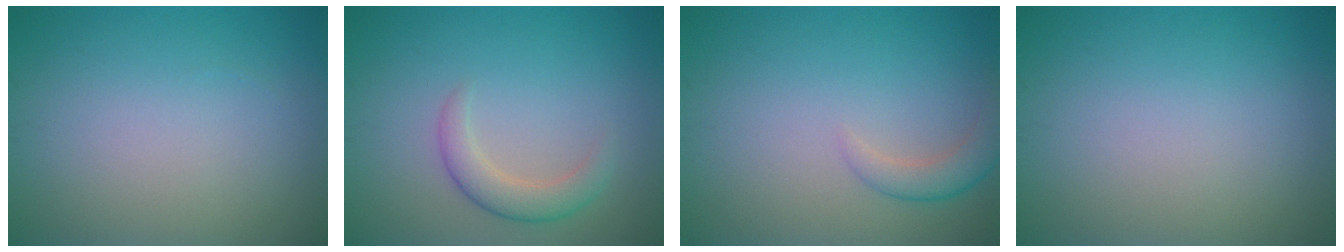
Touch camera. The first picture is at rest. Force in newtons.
{"total": 2.7, "press": 2.7, "slide": 0.2}
{"total": 2.6, "press": 2.6, "slide": 0.2}
{"total": 0.0}